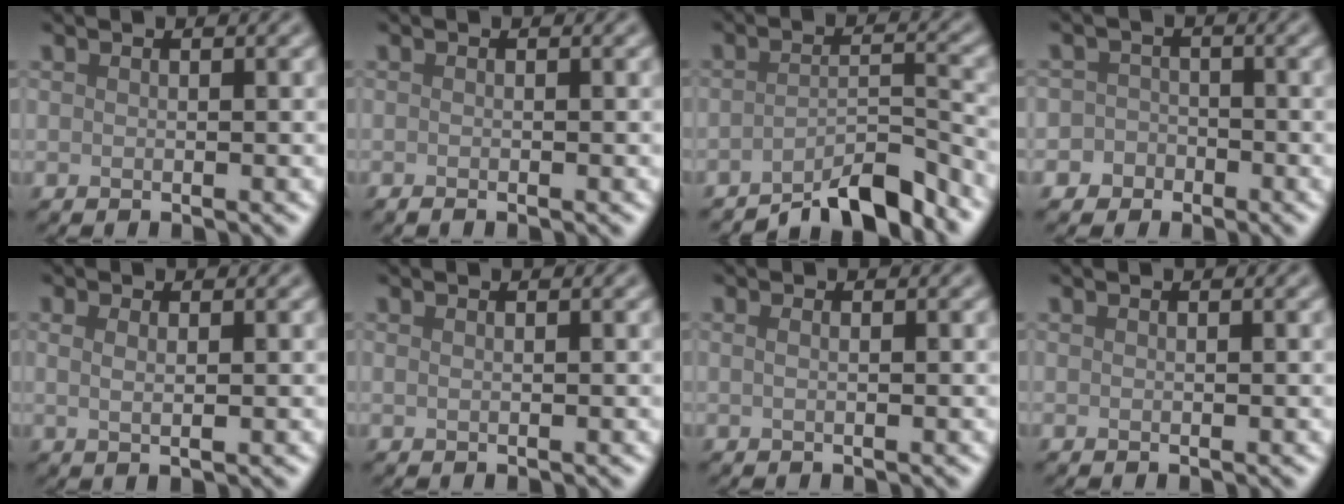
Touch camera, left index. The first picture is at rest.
{"total": 0.5, "force": [-0.4, 0.0, 0.3], "torque": [-0.004, -0.001, -0.008]}
{"total": 5.5, "force": [-4.7, 1.0, 2.8], "torque": [-0.038, 0.006, -0.083]}
{"total": 3.1, "force": [-1.7, 2.6, 0.0], "torque": [0.040, 0.003, -0.040]}
{"total": 1.5, "force": [0.5, 0.6, 1.3], "torque": [-0.018, -0.008, 0.006]}
{"total": 0.0}
{"total": 0.7, "force": [0.2, 0.3, 0.6], "torque": [-0.009, -0.005, -0.001]}
{"total": 0.0}